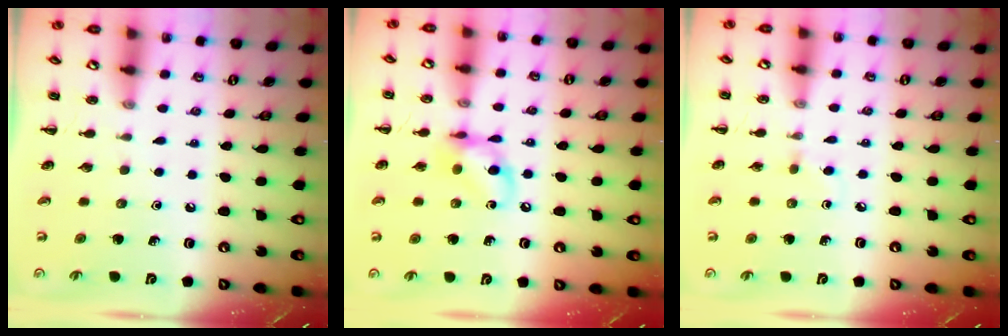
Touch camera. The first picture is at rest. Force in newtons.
{"total": 9.5, "press": 9.5, "slide": 1.2}
{"total": 2.4, "press": 2.1, "slide": 1.0}